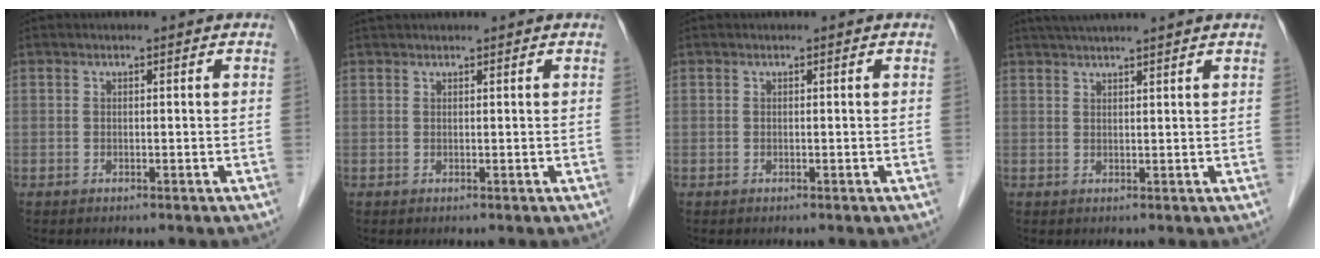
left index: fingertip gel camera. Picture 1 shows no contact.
{"total": 1.8, "force": [1.7, 0.0, 0.6], "torque": [-0.007, 0.027, 0.032]}
{"total": 0.0}
{"total": 7.0, "force": [6.0, -0.8, 3.4], "torque": [-0.052, 0.033, 0.086]}